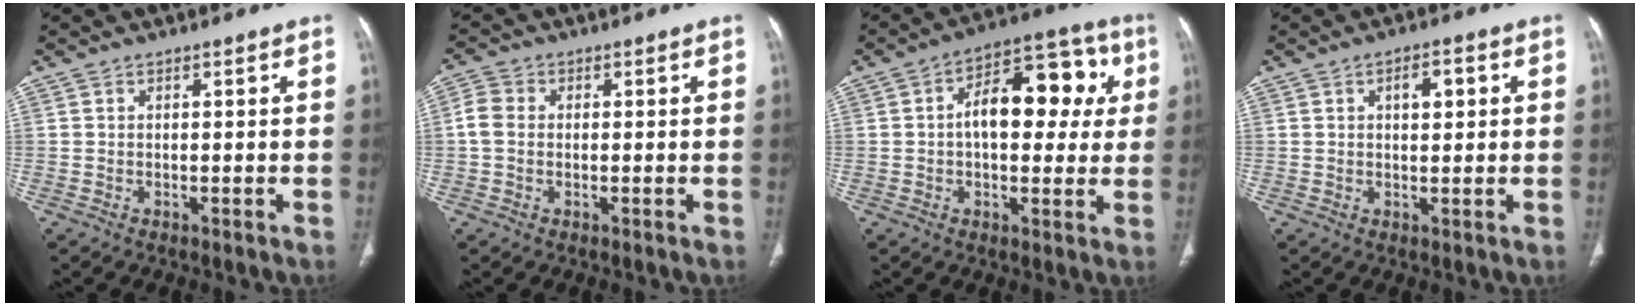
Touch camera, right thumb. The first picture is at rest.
{"total": 3.6, "force": [-0.1, 2.9, 2.1], "torque": [-0.046, 0.008, -0.009]}
{"total": 16.2, "force": [2.6, 9.1, 13.1], "torque": [-0.143, 0.034, 0.032]}
{"total": 4.1, "force": [1.2, 1.9, 3.4], "torque": [-0.044, 0.003, 0.017]}